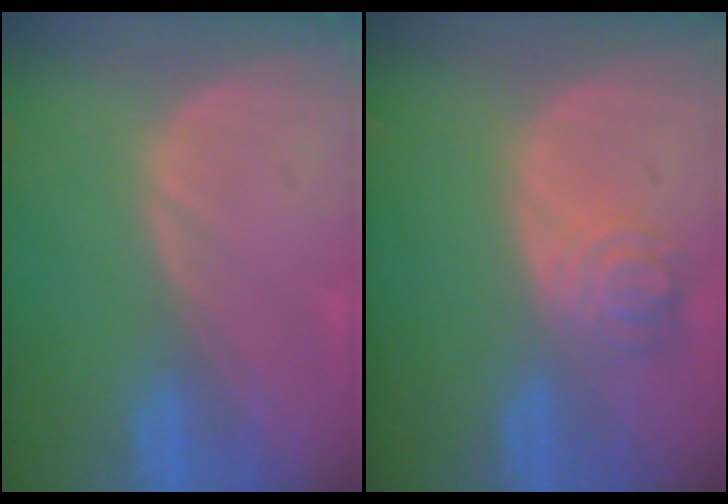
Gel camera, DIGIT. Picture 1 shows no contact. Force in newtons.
{"total": 4.4, "press": 4.1, "slide": 1.6}